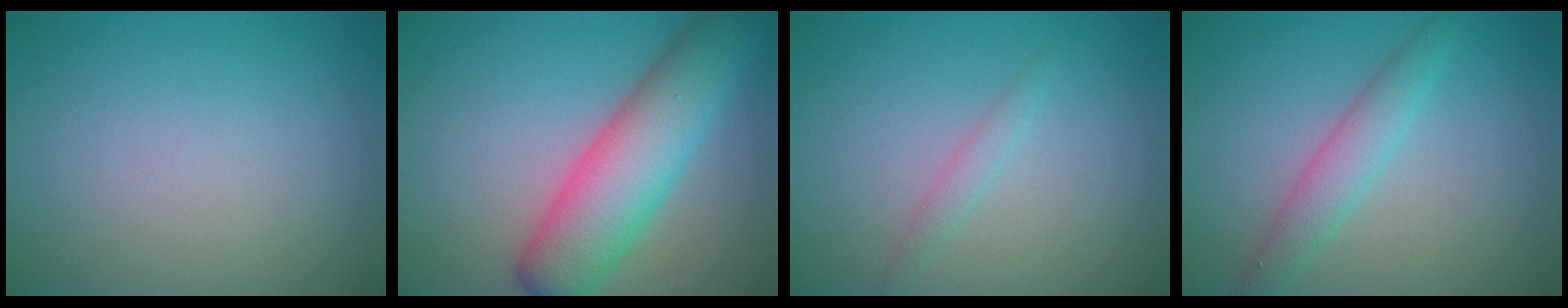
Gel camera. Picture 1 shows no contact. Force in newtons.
{"total": 8.3, "press": 8.3, "slide": 0.0}
{"total": 1.1, "press": 1.1, "slide": 0.0}
{"total": 2.8, "press": 2.8, "slide": 0.0}